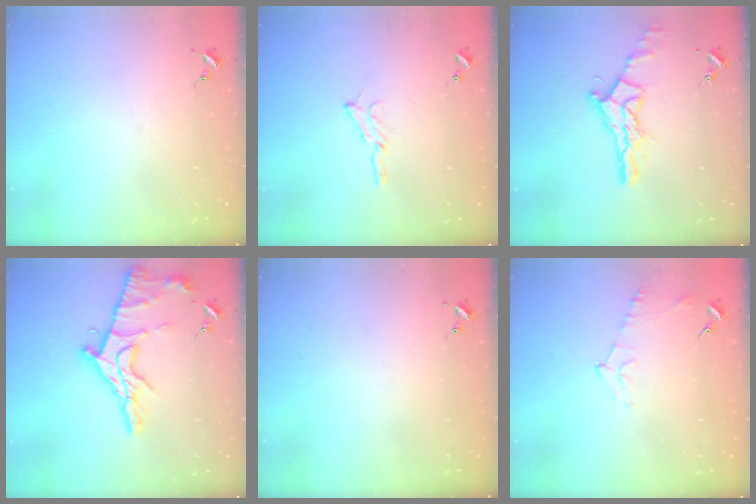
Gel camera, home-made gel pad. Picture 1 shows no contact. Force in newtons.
{"total": 5.3, "press": 5.2, "slide": 0.5}
{"total": 14.0, "press": 14.0, "slide": 1.1}
{"total": 17.0, "press": 16.9, "slide": 1.6}
{"total": 0.0}
{"total": 5.4, "press": 5.3, "slide": 1.2}